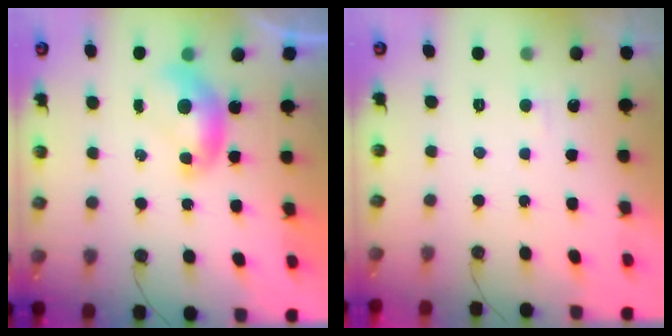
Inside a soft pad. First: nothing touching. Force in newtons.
{"total": 3.1, "press": 3.1, "slide": 0.2}